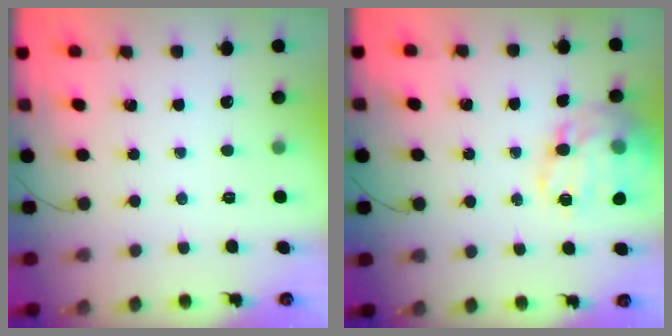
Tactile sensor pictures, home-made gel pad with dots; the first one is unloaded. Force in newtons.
{"total": 18.4, "press": 18.2, "slide": 2.5}